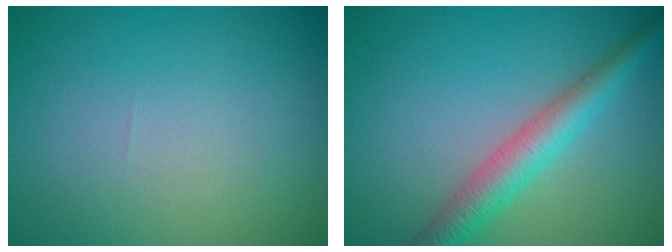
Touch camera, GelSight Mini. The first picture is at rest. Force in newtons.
{"total": 4.3, "press": 4.3, "slide": 0.1}